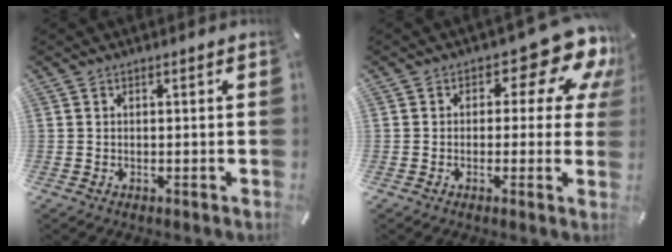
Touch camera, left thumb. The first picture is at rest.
{"total": 12.7, "force": [5.4, 6.2, 9.7], "torque": [-0.122, -0.033, 0.091]}